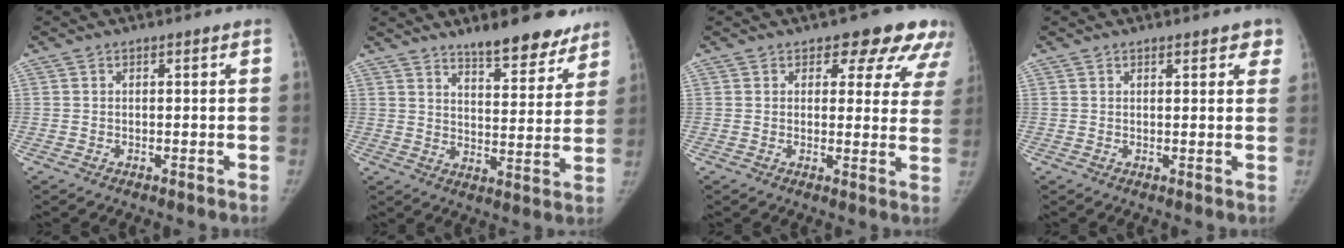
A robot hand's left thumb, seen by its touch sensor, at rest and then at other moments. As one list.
[{"total": 13.0, "force": [10.1, 4.2, 7.0], "torque": [-0.052, -0.064, 0.148]}, {"total": 10.9, "force": [7.4, 6.0, 5.4], "torque": [-0.006, -0.027, 0.066]}, {"total": 3.9, "force": [2.6, 1.6, 2.4], "torque": [-0.001, -0.005, 0.027]}]